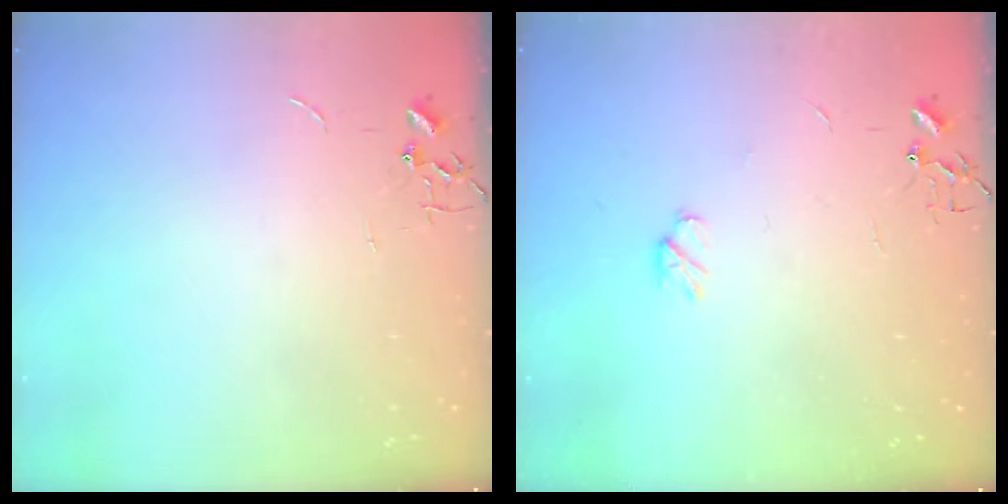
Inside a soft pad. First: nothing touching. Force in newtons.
{"total": 4.6, "press": 4.6, "slide": 0.7}